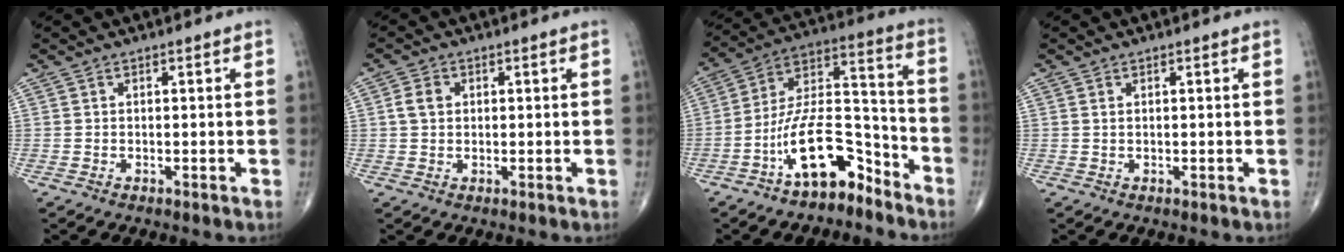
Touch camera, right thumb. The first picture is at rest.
{"total": 3.2, "force": [0.6, 2.5, 1.9], "torque": [-0.033, 0.005, 0.010]}
{"total": 14.6, "force": [-9.1, 6.4, 9.5], "torque": [-0.161, 0.096, -0.168]}
{"total": 0.5, "force": [0.2, 0.3, 0.4], "torque": [-0.009, 0.003, 0.006]}